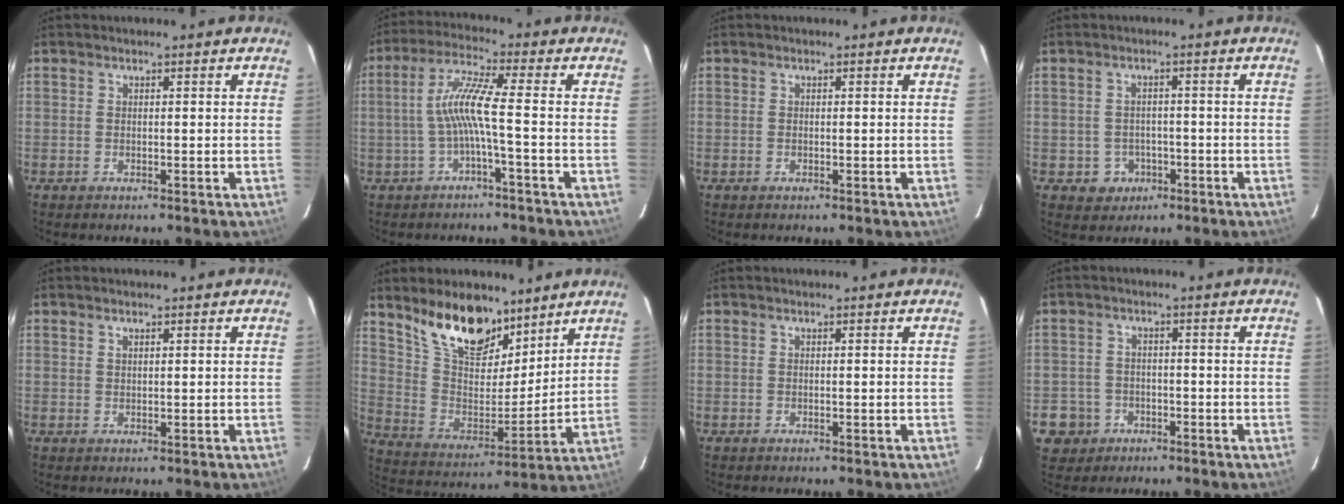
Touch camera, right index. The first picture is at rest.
{"total": 6.9, "force": [-1.7, -0.8, 6.7], "torque": [-0.152, 0.009, -0.030]}
{"total": 0.0}
{"total": 4.4, "force": [-1.6, 4.0, 0.6], "torque": [-0.024, 0.011, -0.013]}
{"total": 0.8, "force": [0.7, 0.3, 0.3], "torque": [-0.005, 0.002, 0.013]}
{"total": 16.5, "force": [11.8, 7.5, 8.7], "torque": [-0.169, 0.011, 0.223]}
{"total": 0.0}
{"total": 6.0, "force": [-2.2, 5.6, 0.6], "torque": [-0.029, 0.027, -0.032]}